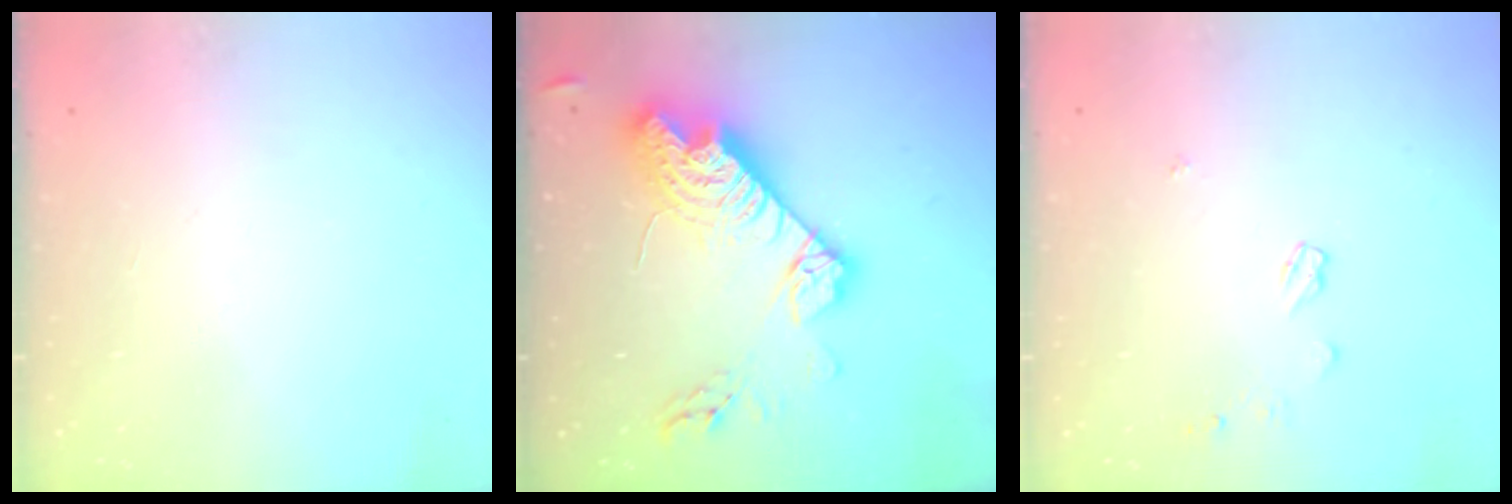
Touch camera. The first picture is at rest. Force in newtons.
{"total": 19.2, "press": 19.1, "slide": 1.5}
{"total": 4.2, "press": 4.1, "slide": 0.5}